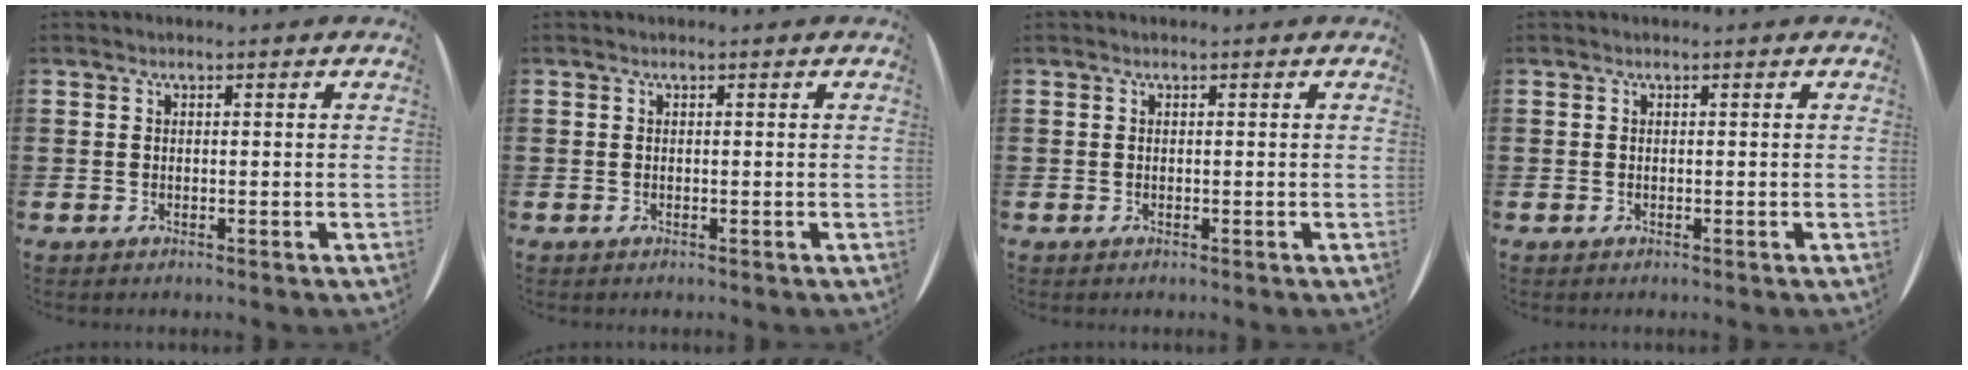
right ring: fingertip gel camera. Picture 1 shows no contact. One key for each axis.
{"total": 0.0}
{"total": 0.0}
{"total": 0.0}